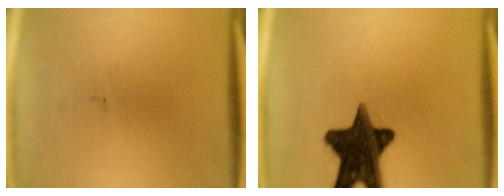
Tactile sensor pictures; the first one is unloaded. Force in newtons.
{"total": 16.4}